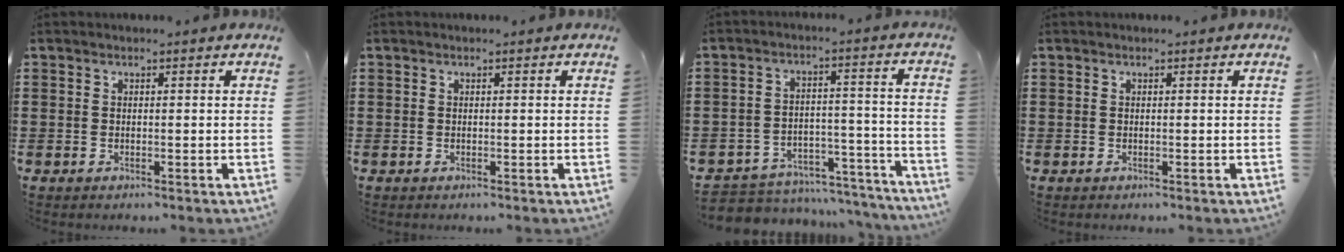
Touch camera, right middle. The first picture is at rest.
{"total": 0.0}
{"total": 5.4, "force": [-5.3, 1.2, 0.6], "torque": [-0.009, 0.017, -0.106]}
{"total": 0.0}